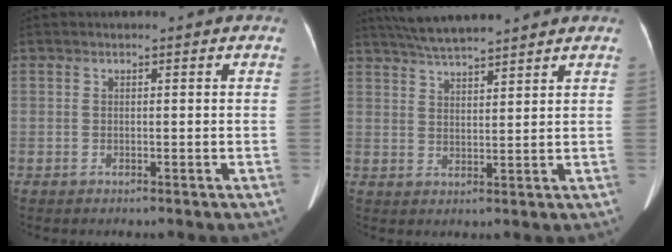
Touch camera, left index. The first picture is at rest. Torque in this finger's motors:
{"motor_torque": [0.94, -1.20, 0.12, 0.02]}